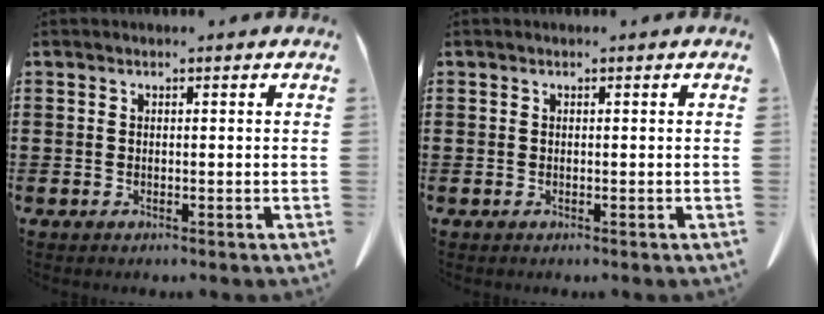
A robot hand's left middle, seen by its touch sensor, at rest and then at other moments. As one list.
[{"total": 0.0}]